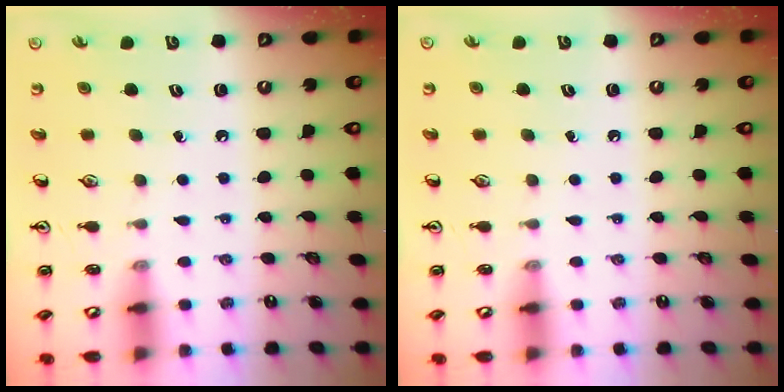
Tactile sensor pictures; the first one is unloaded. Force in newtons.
{"total": 0.0}